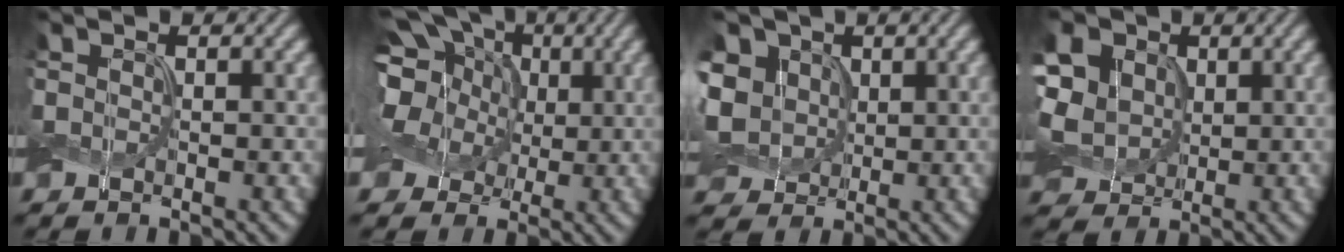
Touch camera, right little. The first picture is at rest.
{"total": 12.6, "force": [3.4, 9.9, 6.9], "torque": [-0.164, 0.051, 0.033]}
{"total": 7.3, "force": [1.6, 5.9, 4.0], "torque": [-0.115, 0.028, 0.017]}
{"total": 9.8, "force": [2.6, 7.7, 5.4], "torque": [-0.137, 0.034, 0.034]}